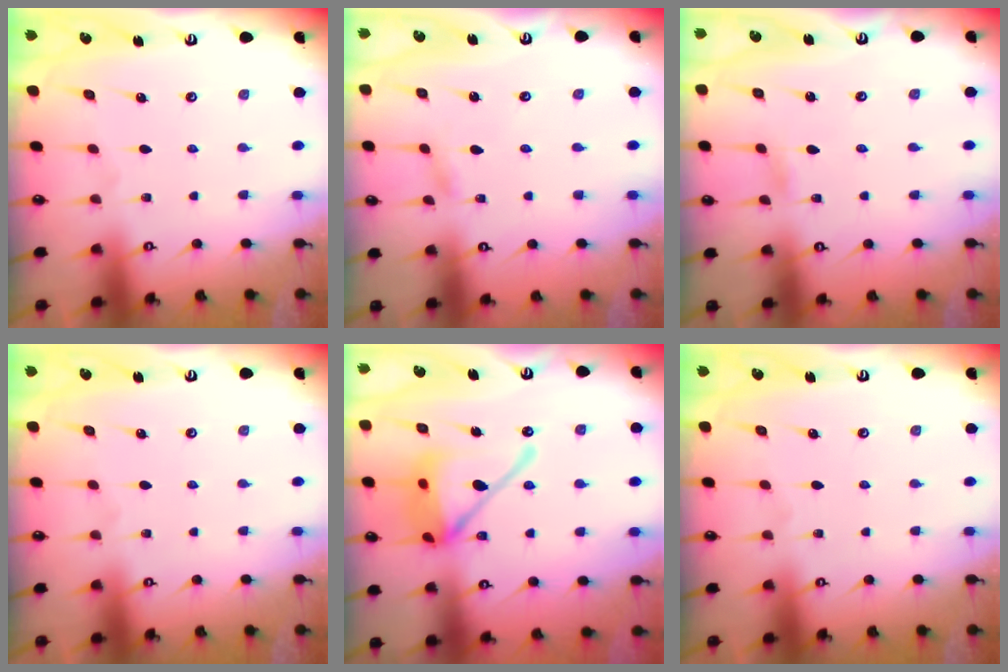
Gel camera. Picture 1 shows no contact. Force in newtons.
{"total": 1.2, "press": 1.2, "slide": 0.1}
{"total": 1.0, "press": 1.0, "slide": 0.1}
{"total": 0.0}
{"total": 16.4, "press": 16.3, "slide": 2.2}
{"total": 0.0}